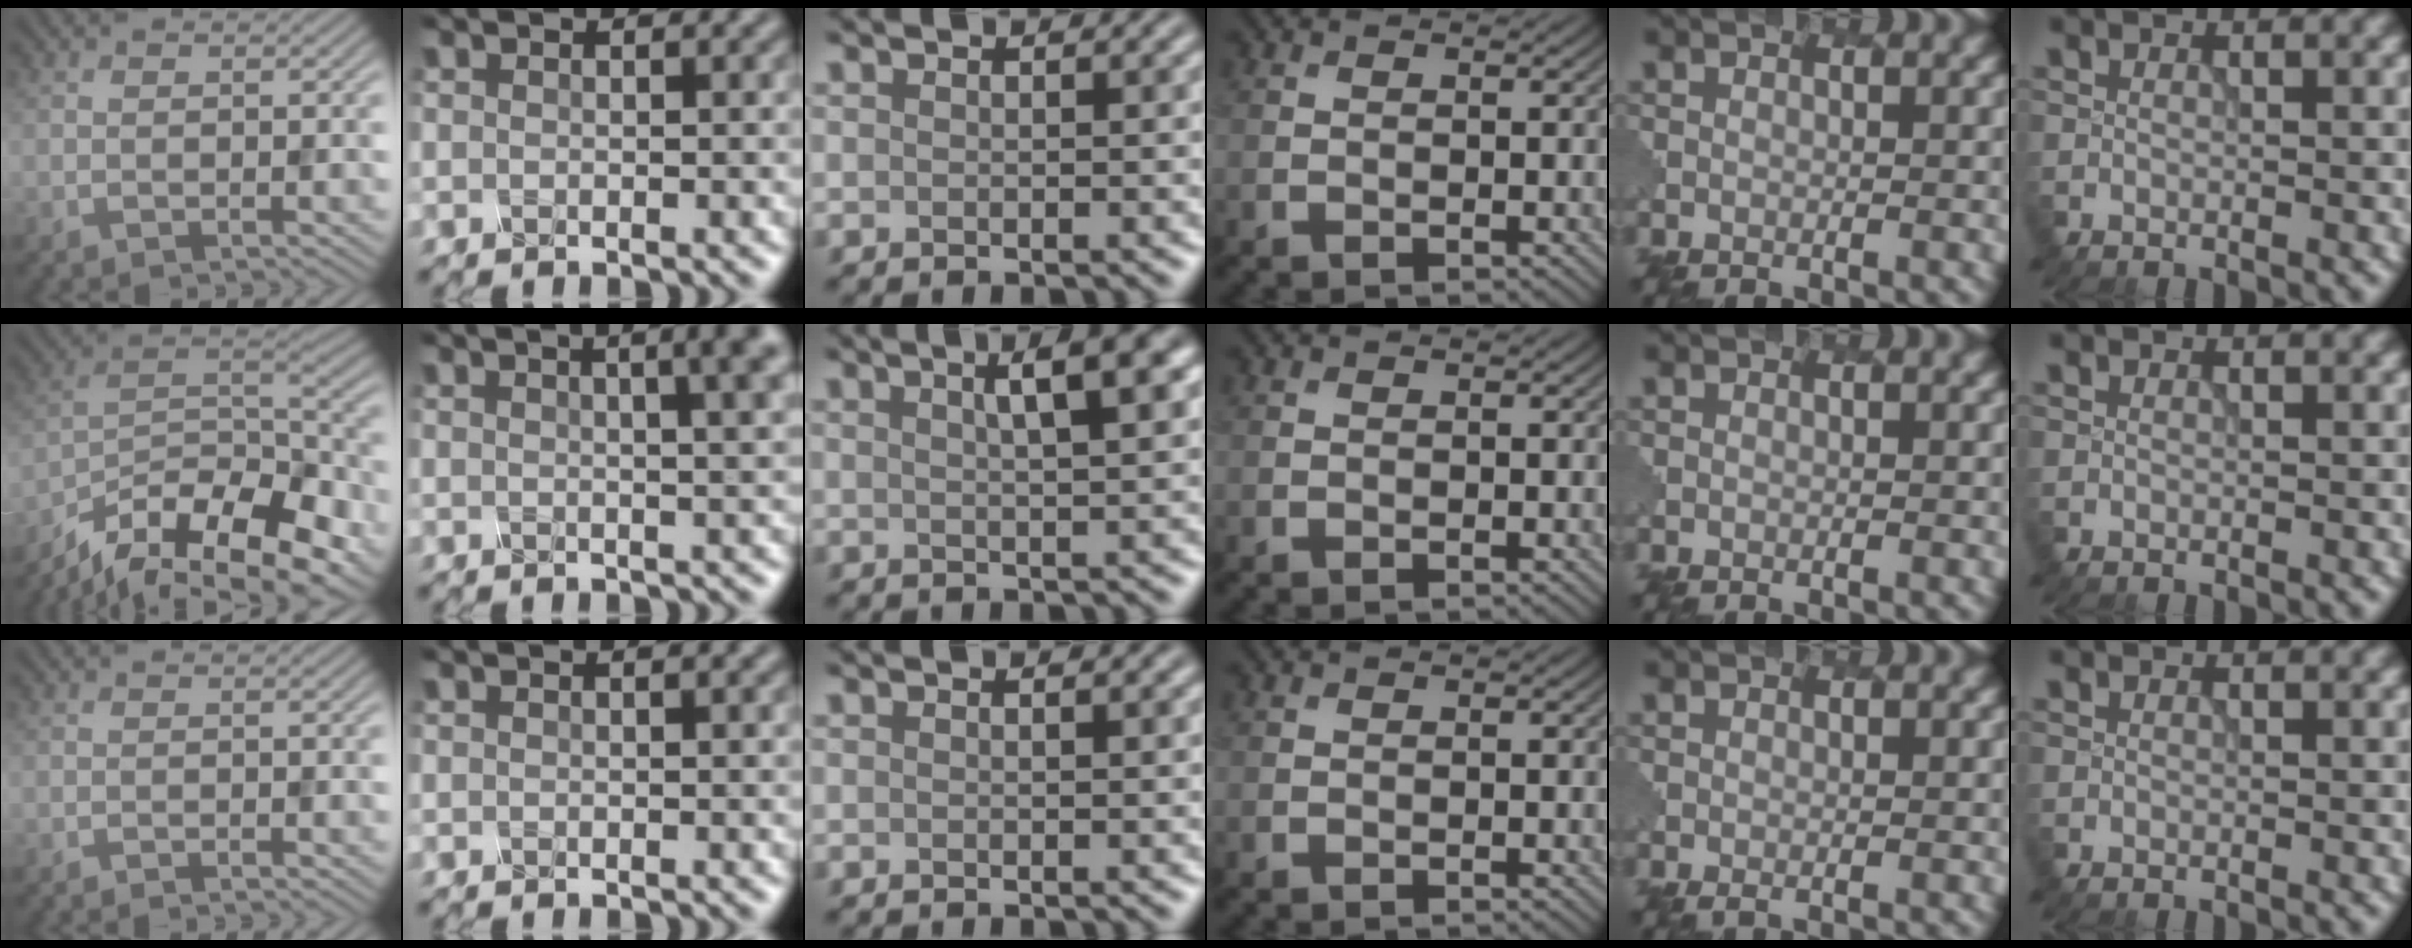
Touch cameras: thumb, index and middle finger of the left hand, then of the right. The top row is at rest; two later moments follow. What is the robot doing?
{"motion": "twist", "object": "rubiks cube"}